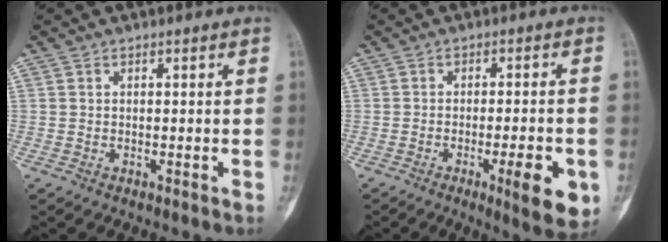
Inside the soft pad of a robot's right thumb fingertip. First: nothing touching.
{"total": 9.1, "force": [-3.2, 2.1, 8.2], "torque": [-0.105, 0.000, -0.040]}